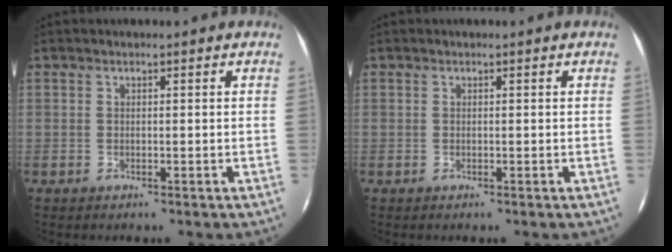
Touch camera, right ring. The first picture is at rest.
{"total": 0.0}